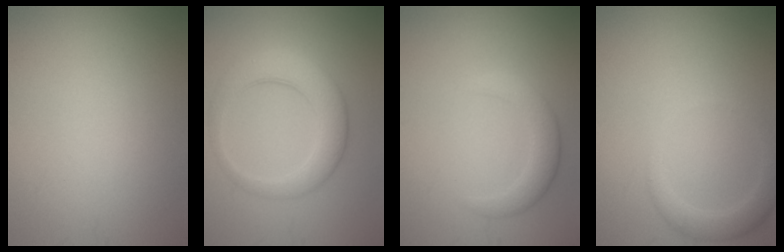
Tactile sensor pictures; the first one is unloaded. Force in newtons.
{"total": 5.1, "press": 5.1, "slide": 0.2}
{"total": 2.8, "press": 2.8, "slide": 0.2}
{"total": 2.2, "press": 2.2, "slide": 0.2}